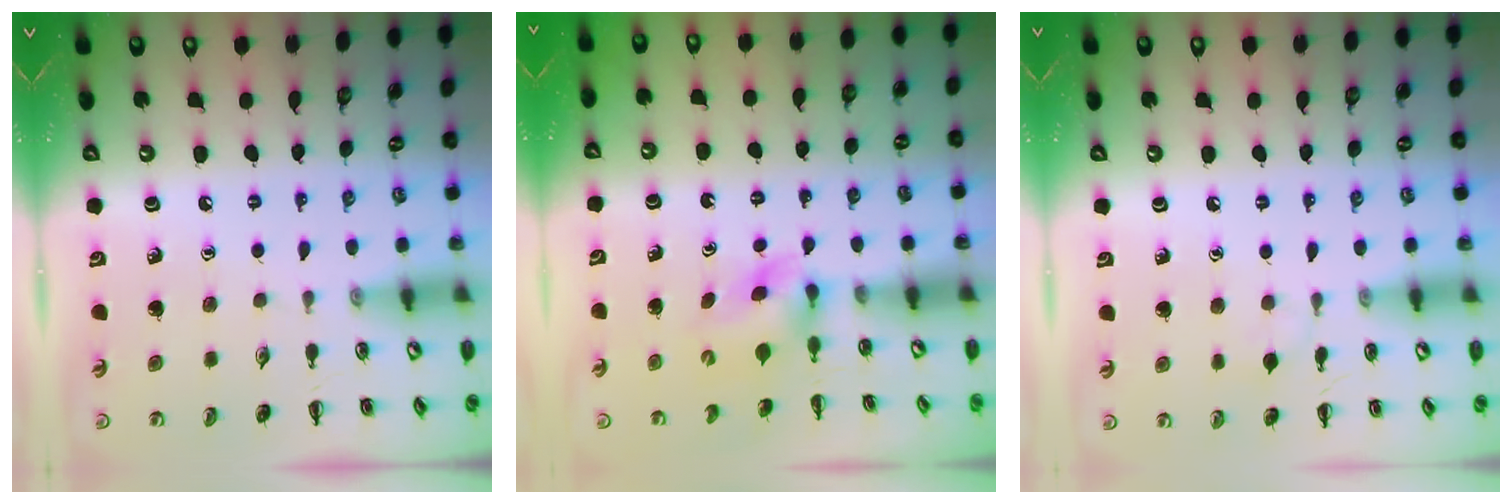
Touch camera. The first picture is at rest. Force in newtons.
{"total": 3.1, "press": 2.7, "slide": 1.4}
{"total": 5.2, "press": 5.0, "slide": 1.6}